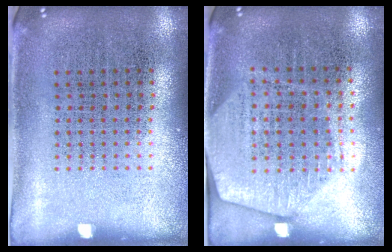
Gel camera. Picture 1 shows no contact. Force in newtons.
{"total": 1.9, "press": 1.7, "slide": 0.9}